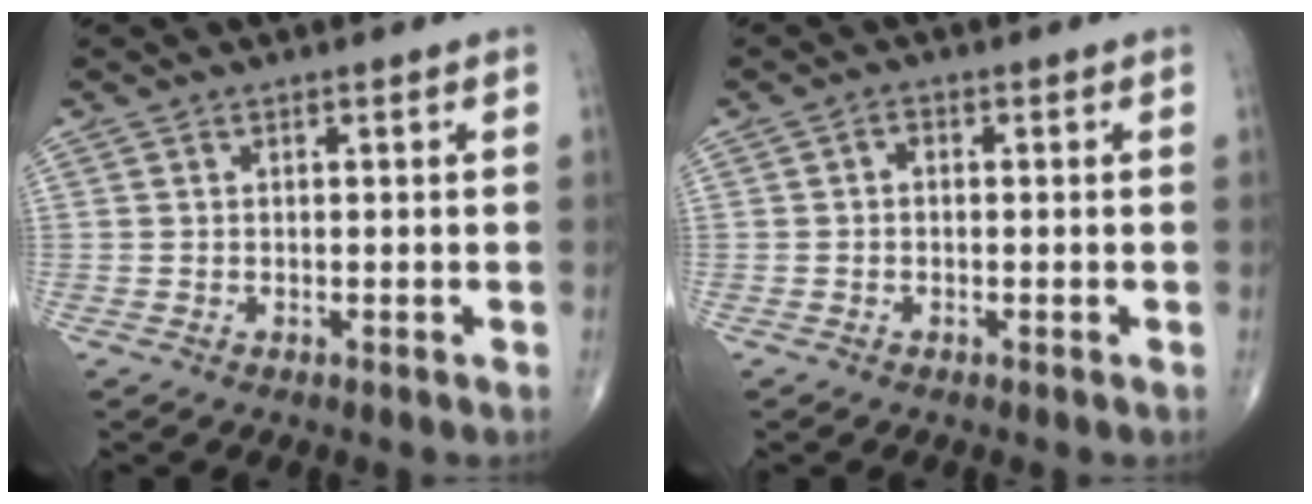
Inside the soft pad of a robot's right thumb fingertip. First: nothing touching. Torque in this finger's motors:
{"motor_torque": [-0.10, -0.08, 0.28, 0.02, -0.04]}